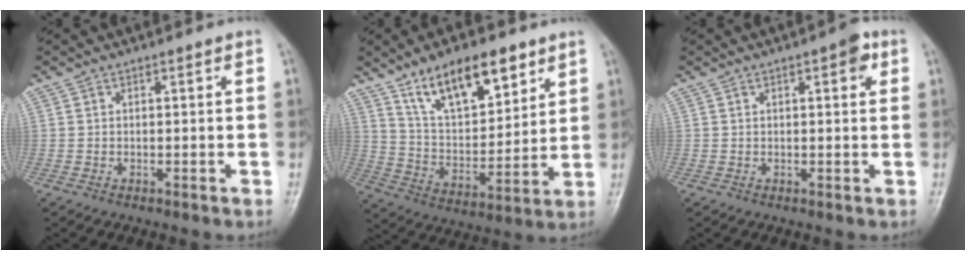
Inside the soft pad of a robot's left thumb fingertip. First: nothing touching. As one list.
[{"total": 16.6, "force": [10.2, 7.3, 10.8], "torque": [-0.139, -0.048, 0.185]}, {"total": 3.2, "force": [1.3, 1.1, 2.7], "torque": [-0.028, 0.001, 0.012]}]